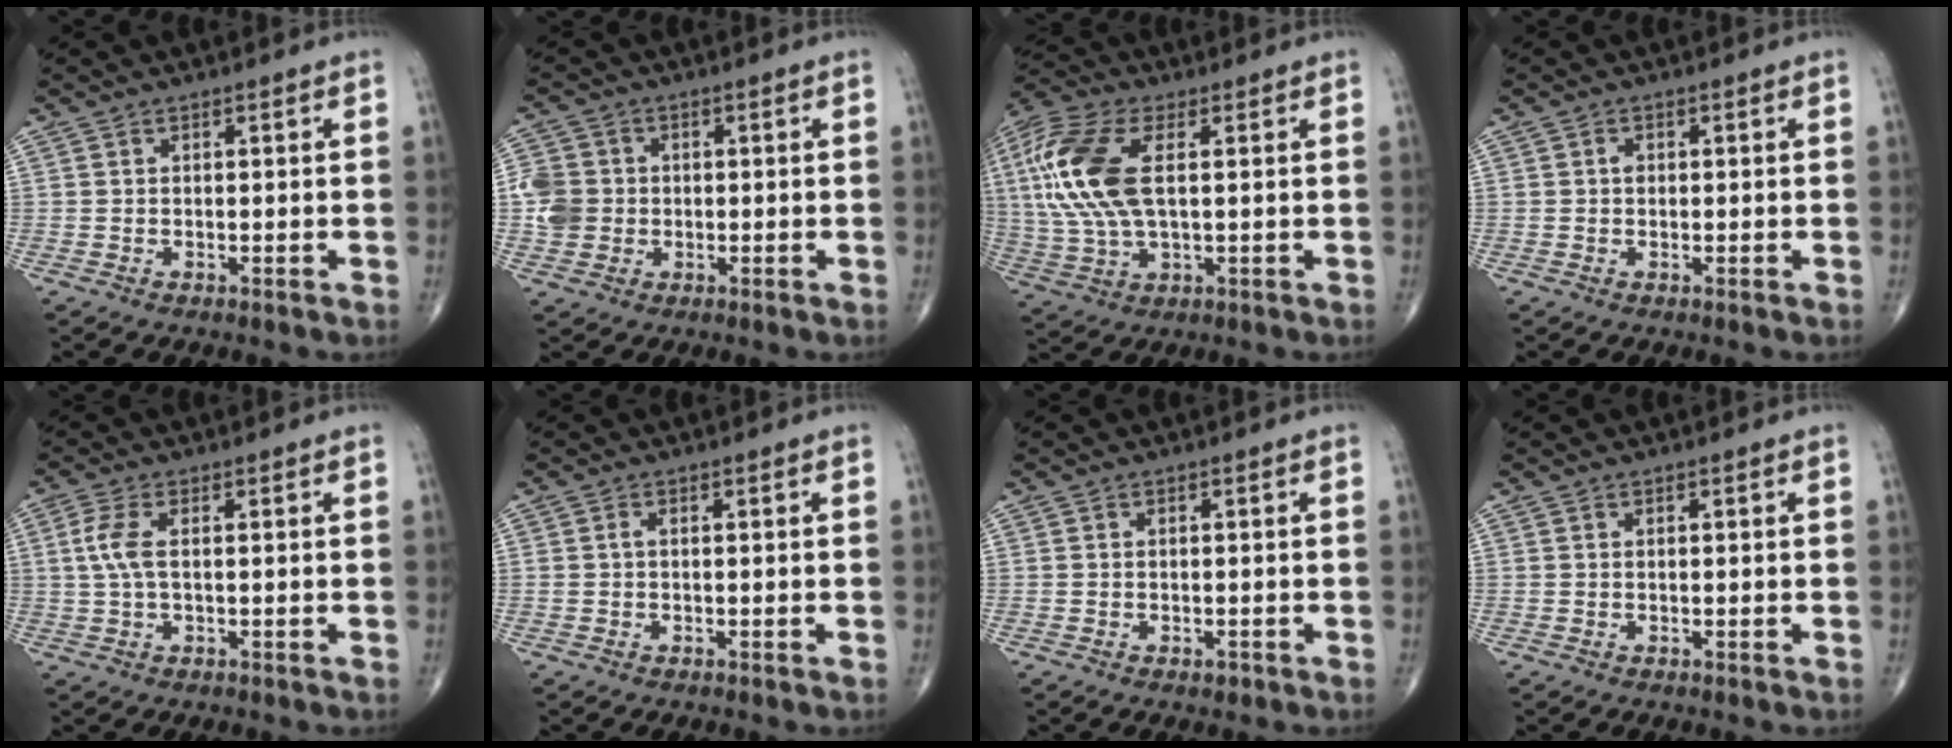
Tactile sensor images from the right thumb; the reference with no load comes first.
{"total": 6.2, "force": [-0.4, 5.6, 2.6], "torque": [-0.041, 0.007, -0.010]}
{"total": 17.4, "force": [3.1, 8.4, 14.9], "torque": [-0.348, 0.005, 0.056]}
{"total": 0.9, "force": [0.1, 0.7, 0.6], "torque": [-0.005, 0.001, -0.001]}
{"total": 4.4, "force": [0.6, 1.8, 4.0], "torque": [-0.109, 0.008, 0.010]}
{"total": 0.8, "force": [0.0, 0.4, 0.7], "torque": [-0.015, 0.001, -0.002]}
{"total": 1.0, "force": [-0.6, 0.6, 0.6], "torque": [-0.008, 0.000, -0.008]}
{"total": 0.0}